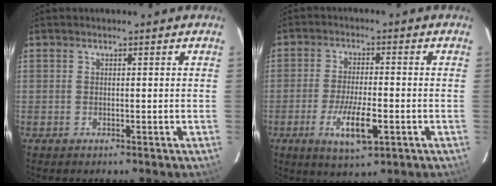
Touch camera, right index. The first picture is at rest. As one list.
[{"total": 8.7, "force": [-3.5, 2.2, 7.7], "torque": [-0.155, -0.016, -0.060]}]